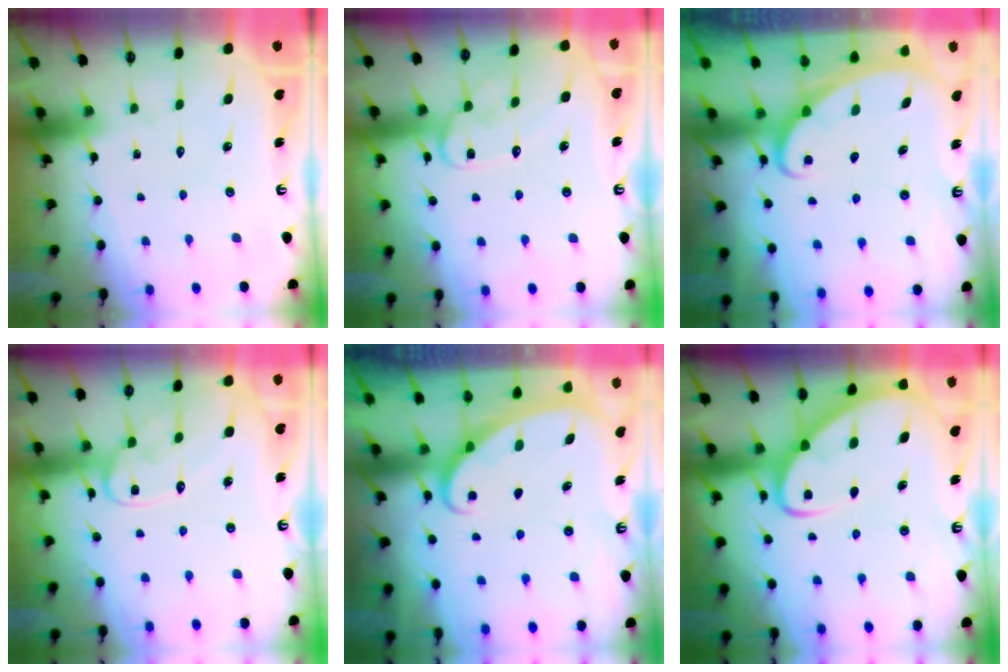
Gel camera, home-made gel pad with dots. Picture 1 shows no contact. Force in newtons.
{"total": 11.9, "press": 11.9, "slide": 0.8}
{"total": 2.2, "press": 2.2, "slide": 0.2}
{"total": 12.0, "press": 12.0, "slide": 0.7}
{"total": 2.3, "press": 2.3, "slide": 0.3}
{"total": 5.8, "press": 5.8, "slide": 0.6}